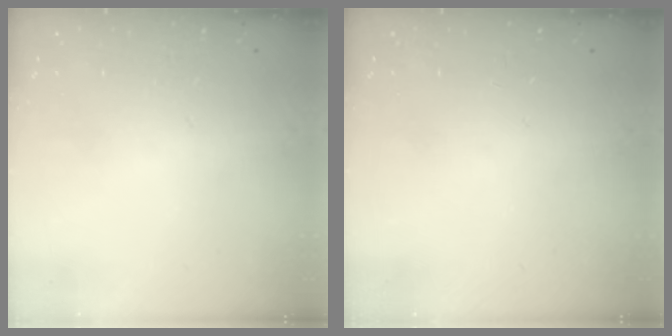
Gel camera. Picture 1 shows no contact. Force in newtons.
{"total": 0.0}